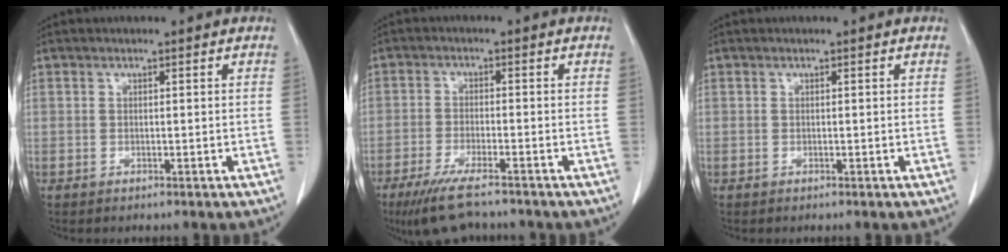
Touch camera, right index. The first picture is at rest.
{"total": 8.2, "force": [-6.5, 1.3, 4.9], "torque": [-0.088, -0.021, -0.108]}
{"total": 0.0}